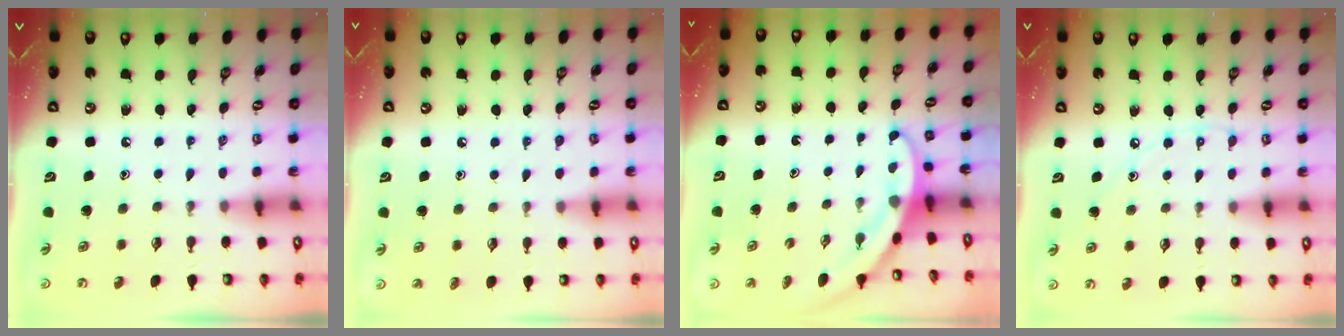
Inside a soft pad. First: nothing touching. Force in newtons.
{"total": 3.5, "press": 3.5, "slide": 0.4}
{"total": 3.3, "press": 3.3, "slide": 0.1}
{"total": 4.6, "press": 4.6, "slide": 0.5}